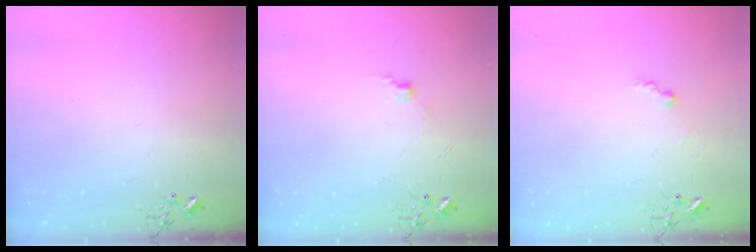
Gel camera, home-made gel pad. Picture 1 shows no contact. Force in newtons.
{"total": 5.3, "press": 5.2, "slide": 0.7}
{"total": 5.9, "press": 5.8, "slide": 0.6}